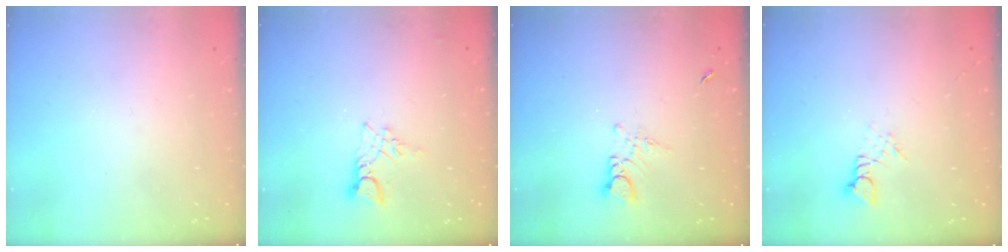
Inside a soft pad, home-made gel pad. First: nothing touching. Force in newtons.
{"total": 6.3, "press": 6.3, "slide": 0.4}
{"total": 4.0, "press": 3.9, "slide": 0.4}
{"total": 3.0, "press": 3.0, "slide": 0.3}